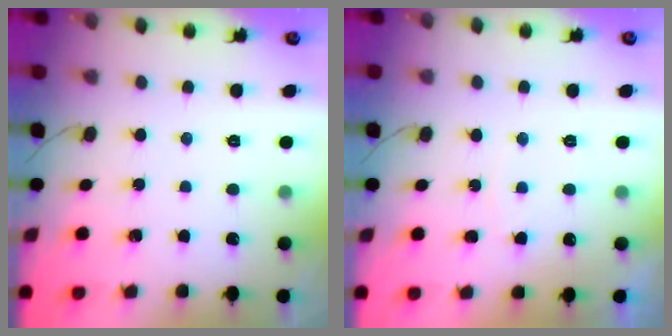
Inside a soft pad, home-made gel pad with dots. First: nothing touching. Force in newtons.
{"total": 4.3, "press": 4.3, "slide": 0.6}